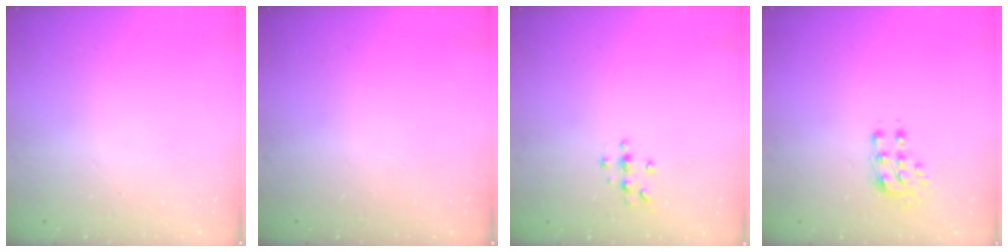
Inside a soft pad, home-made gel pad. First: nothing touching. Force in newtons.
{"total": 0.0}
{"total": 3.3, "press": 3.3, "slide": 0.4}
{"total": 7.8, "press": 7.7, "slide": 0.8}